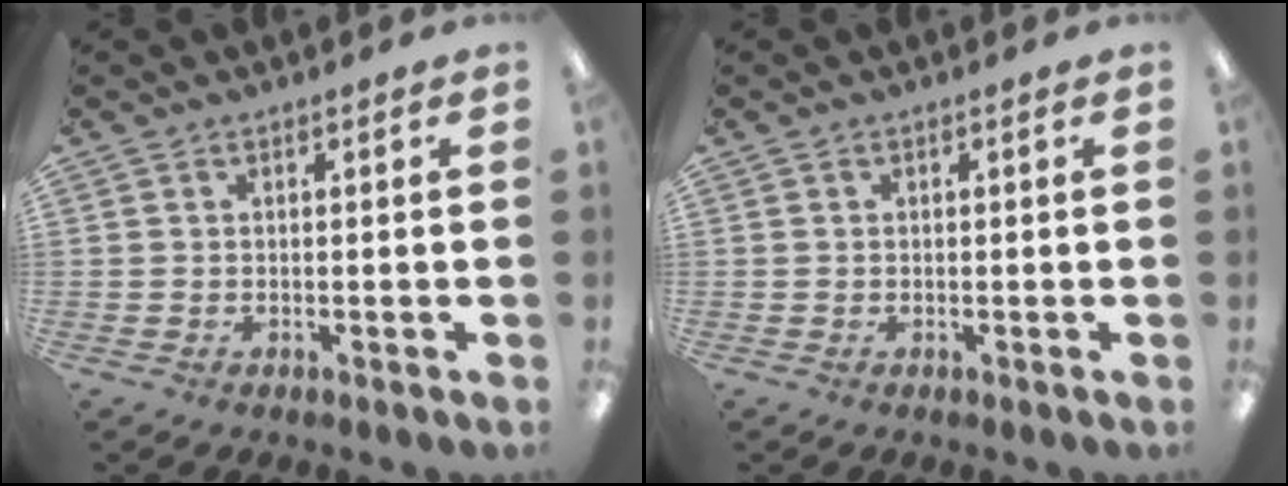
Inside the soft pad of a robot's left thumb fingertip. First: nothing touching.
{"total": 0.0}